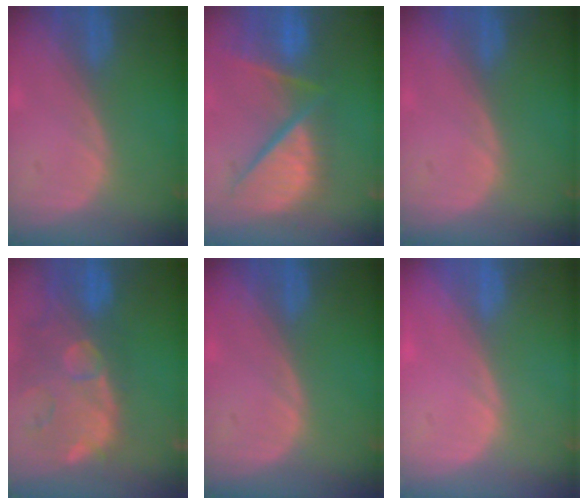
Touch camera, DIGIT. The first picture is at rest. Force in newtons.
{"total": 12.4, "press": 10.1, "slide": 7.1}
{"total": 0.0}
{"total": 14.6, "press": 11.8, "slide": 8.6}
{"total": 0.0}
{"total": 0.5, "press": 0.0, "slide": 0.5}